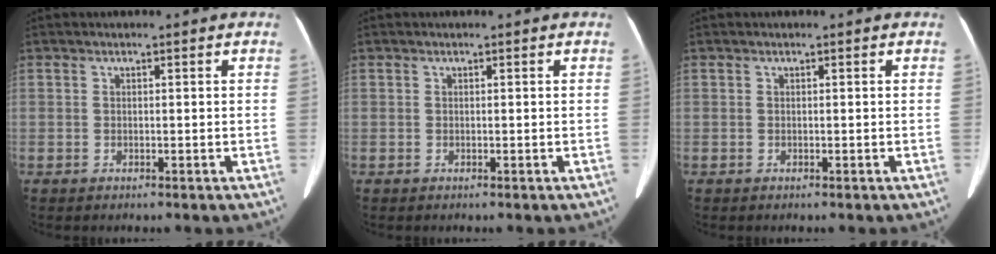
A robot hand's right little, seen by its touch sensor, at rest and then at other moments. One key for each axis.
{"total": 0.0}
{"total": 0.0}